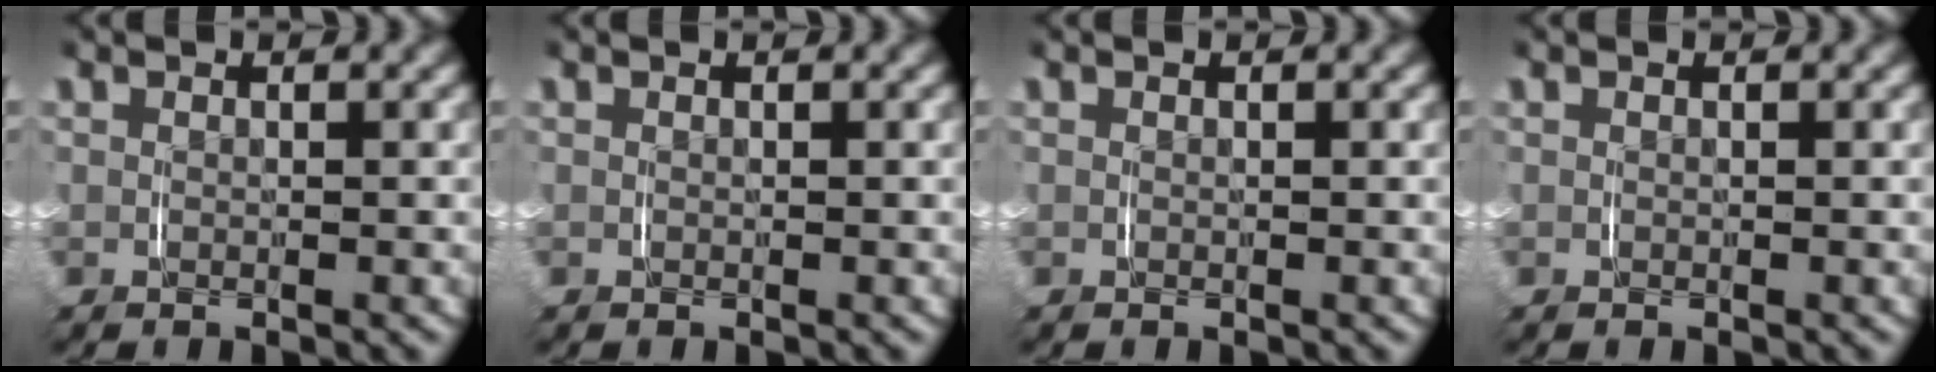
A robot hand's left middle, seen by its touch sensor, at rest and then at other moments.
{"total": 0.0}
{"total": 0.0}
{"total": 0.0}